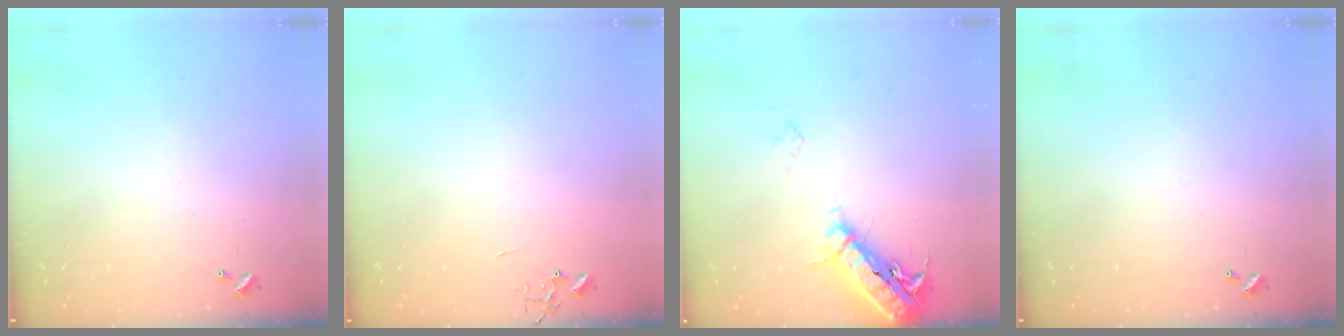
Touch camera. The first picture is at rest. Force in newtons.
{"total": 0.0}
{"total": 17.6, "press": 17.3, "slide": 3.5}
{"total": 0.0}